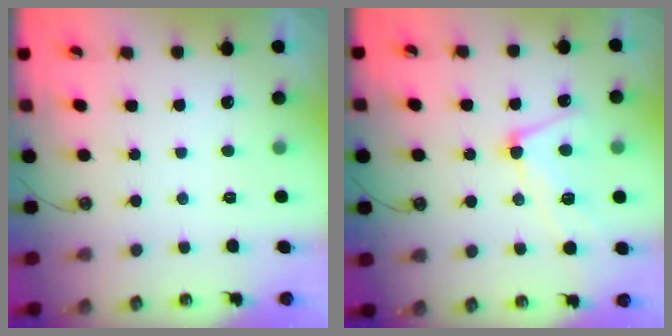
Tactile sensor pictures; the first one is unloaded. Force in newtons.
{"total": 6.2, "press": 6.2, "slide": 1.0}